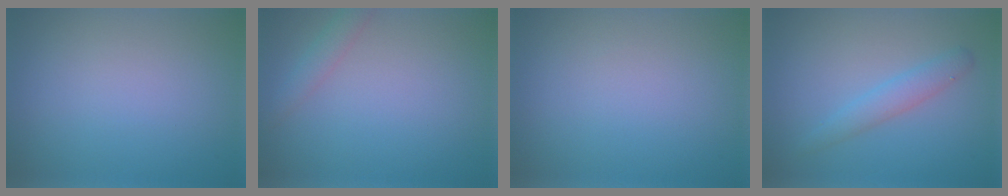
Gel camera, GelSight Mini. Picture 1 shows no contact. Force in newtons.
{"total": 1.6, "press": 1.6, "slide": 0.0}
{"total": 0.0}
{"total": 1.3, "press": 1.3, "slide": 0.2}